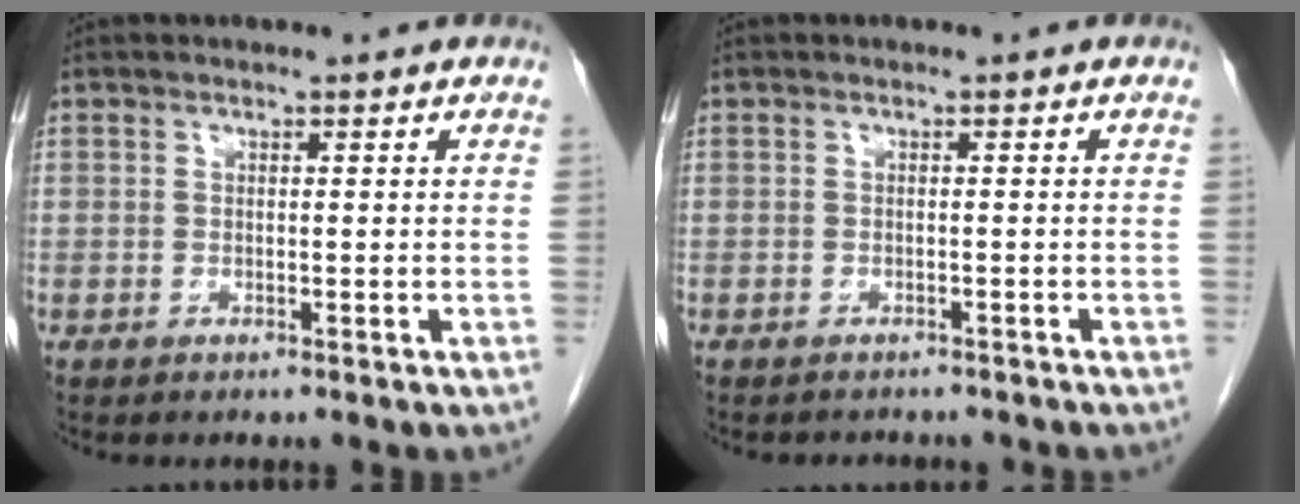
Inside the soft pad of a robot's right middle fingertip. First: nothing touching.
{"total": 4.4, "force": [-4.0, 1.5, 1.2], "torque": [-0.017, -0.001, -0.045]}